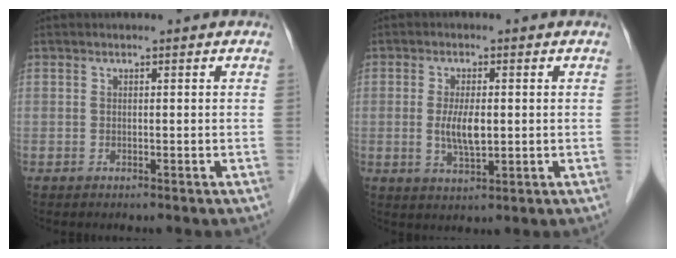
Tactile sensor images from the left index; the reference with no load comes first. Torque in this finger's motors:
{"motor_torque": [1.32, 0.82, 0.36, 0.05]}